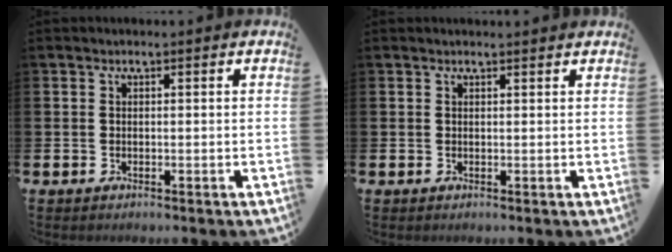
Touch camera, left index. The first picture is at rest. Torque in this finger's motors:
{"motor_torque": [0.69, -1.45, 0.01, 0.00]}